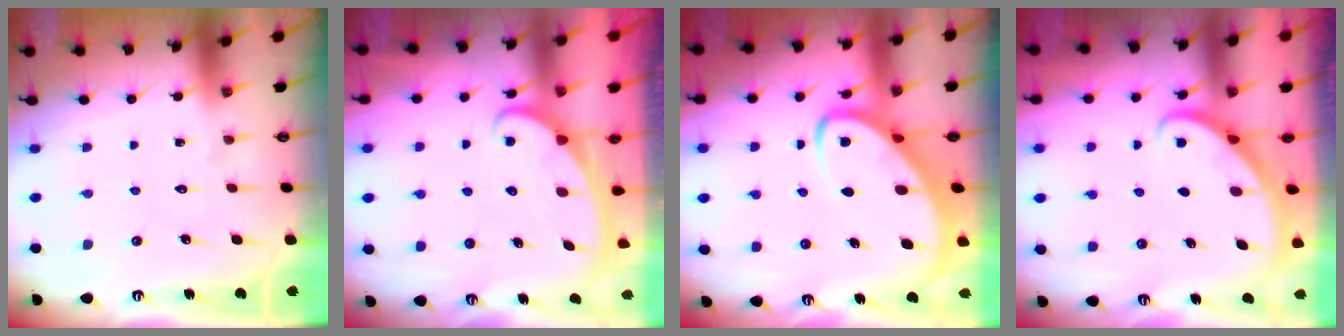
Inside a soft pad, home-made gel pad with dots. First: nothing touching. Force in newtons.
{"total": 2.4, "press": 2.3, "slide": 0.3}
{"total": 6.5, "press": 6.4, "slide": 0.8}
{"total": 2.9, "press": 2.9, "slide": 0.2}